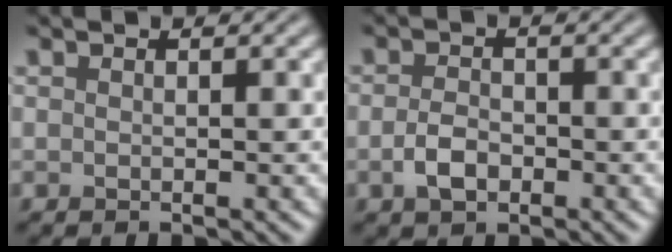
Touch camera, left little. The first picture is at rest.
{"total": 2.4, "force": [-1.0, 1.5, 1.6], "torque": [-0.032, -0.001, -0.023]}